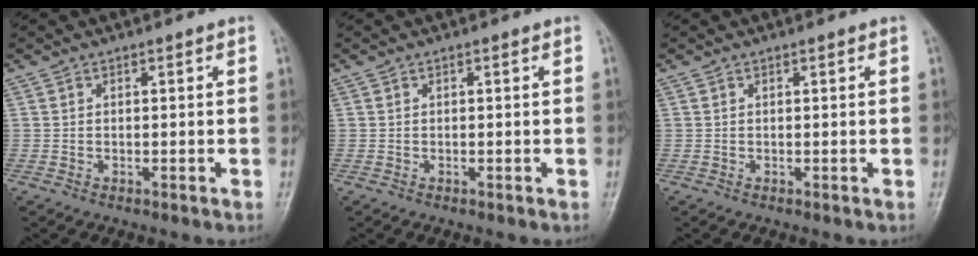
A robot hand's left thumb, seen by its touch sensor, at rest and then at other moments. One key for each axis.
{"total": 0.0}
{"total": 0.0}